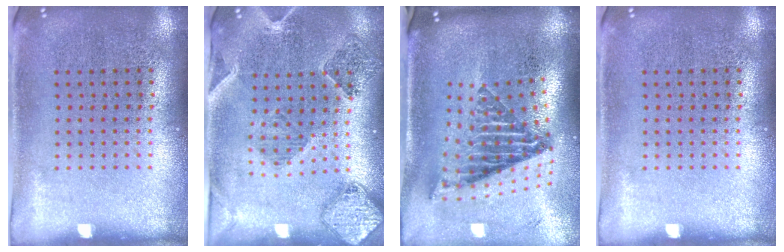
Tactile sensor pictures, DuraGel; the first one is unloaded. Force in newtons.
{"total": 0.9, "press": 0.9, "slide": 0.3}
{"total": 2.6, "press": 1.7, "slide": 2.0}
{"total": 0.0}